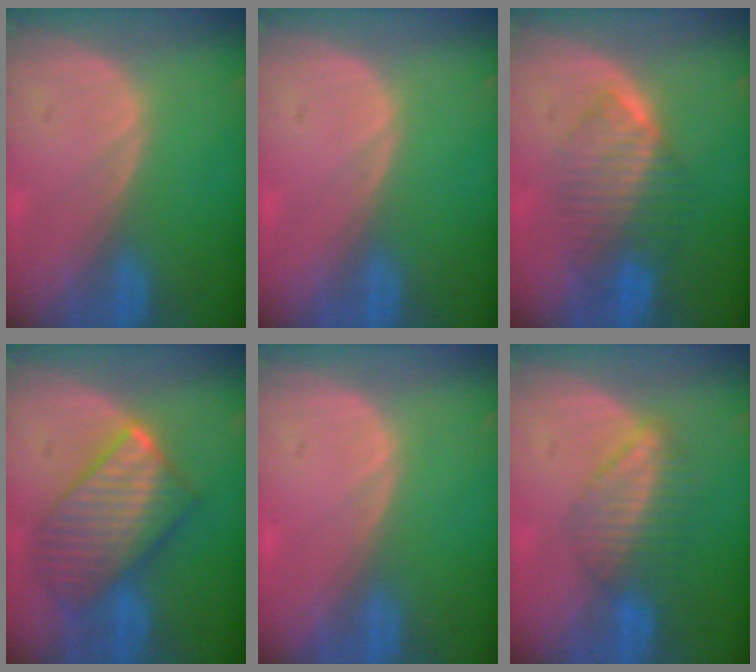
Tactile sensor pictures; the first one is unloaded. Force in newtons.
{"total": 0.0}
{"total": 6.5, "press": 6.5, "slide": 0.1}
{"total": 10.2, "press": 10.2, "slide": 0.7}
{"total": 0.7, "press": 0.1, "slide": 0.7}
{"total": 6.6, "press": 5.9, "slide": 3.1}